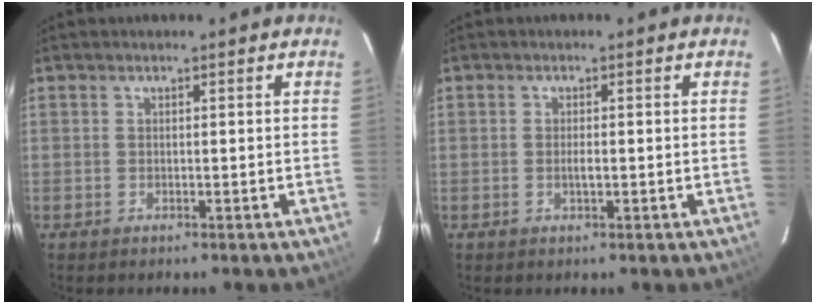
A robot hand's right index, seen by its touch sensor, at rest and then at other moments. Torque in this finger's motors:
{"motor_torque": [0.27, -0.10, 0.08, 0.04]}